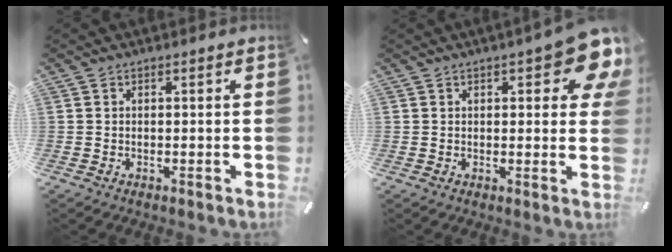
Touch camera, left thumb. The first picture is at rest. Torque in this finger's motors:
{"motor_torque": [2.51, 2.50, 1.43, -1.34, 0.16]}